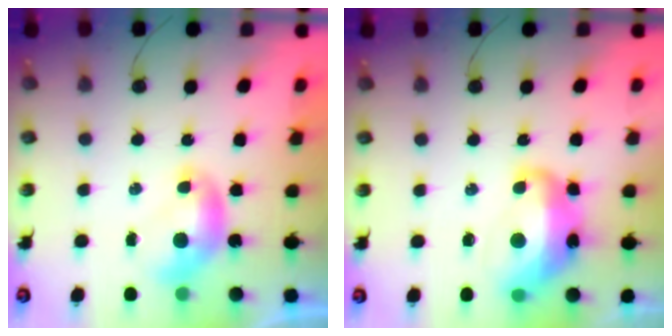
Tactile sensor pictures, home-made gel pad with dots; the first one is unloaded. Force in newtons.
{"total": 8.0, "press": 8.0, "slide": 1.1}